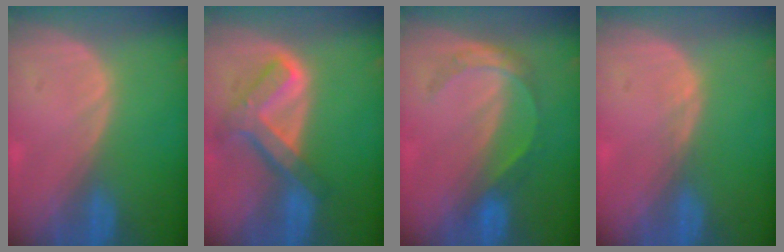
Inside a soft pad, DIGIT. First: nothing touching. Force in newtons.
{"total": 7.7, "press": 6.5, "slide": 4.2}
{"total": 4.4, "press": 4.2, "slide": 1.2}
{"total": 0.8, "press": 0.6, "slide": 0.5}